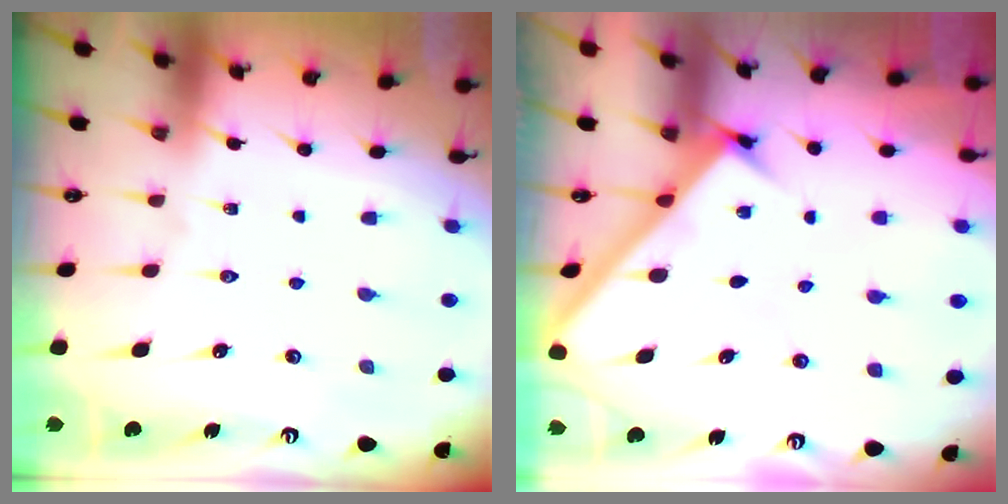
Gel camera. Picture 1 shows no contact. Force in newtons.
{"total": 2.7, "press": 2.7, "slide": 0.4}